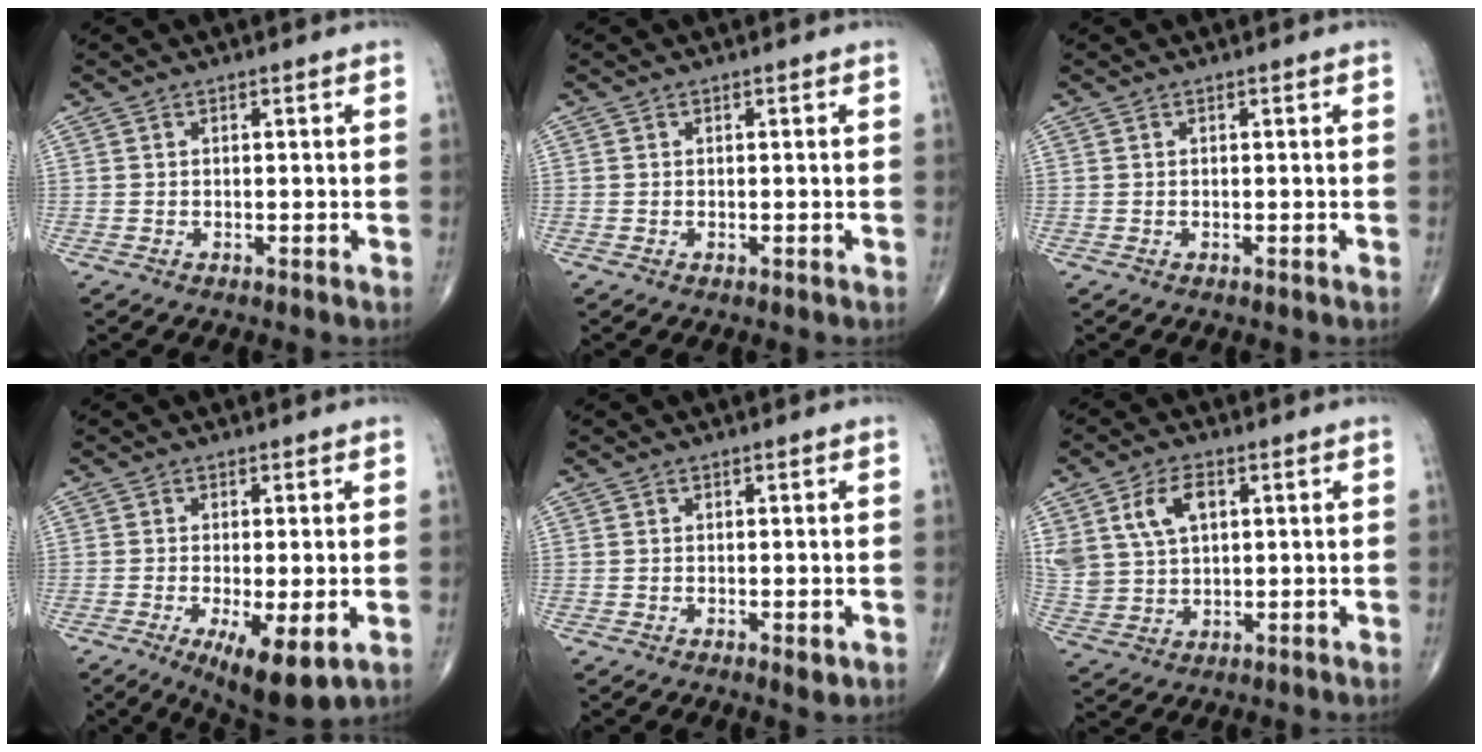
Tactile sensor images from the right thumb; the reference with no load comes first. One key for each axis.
{"total": 0.0}
{"total": 0.0}
{"total": 9.6, "fx": -3.2, "fy": 2.9, "fz": 8.6, "tx": -0.139, "ty": -0.020, "tz": -0.045}
{"total": 1.7, "fx": -0.4, "fy": 0.7, "fz": 1.5, "tx": -0.019, "ty": -0.004, "tz": -0.004}
{"total": 10.3, "fx": 3.8, "fy": 6.6, "fz": 6.9, "tx": -0.134, "ty": -0.003, "tz": 0.083}